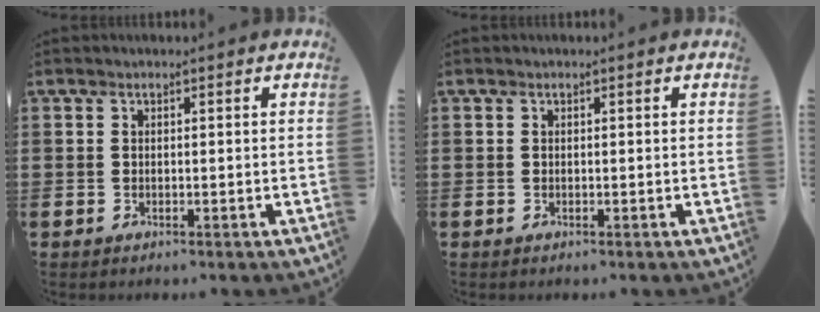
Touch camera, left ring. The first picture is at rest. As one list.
[{"total": 0.0}]